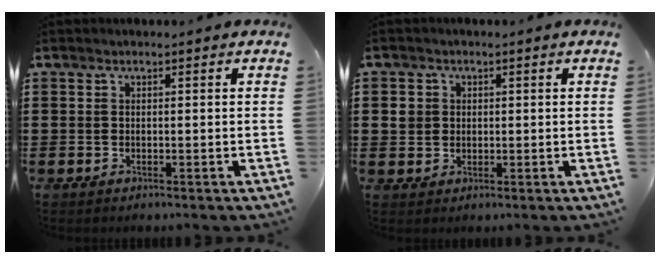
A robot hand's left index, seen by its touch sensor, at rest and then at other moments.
{"total": 2.1, "force": [0.4, 2.0, 0.4], "torque": [-0.016, 0.010, 0.005]}